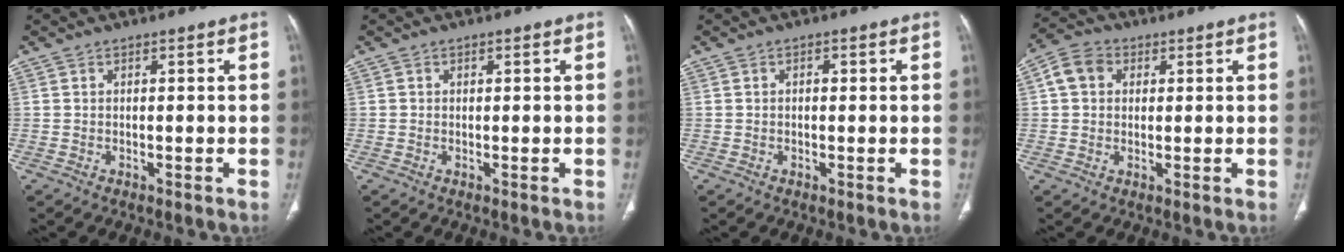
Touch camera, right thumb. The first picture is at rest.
{"total": 0.5, "force": [0.2, 0.4, 0.3], "torque": [0.002, 0.001, 0.000]}
{"total": 1.0, "force": [0.1, 0.6, 0.8], "torque": [-0.011, 0.003, -0.002]}
{"total": 6.1, "force": [1.5, 4.9, 3.2], "torque": [-0.052, 0.012, 0.022]}